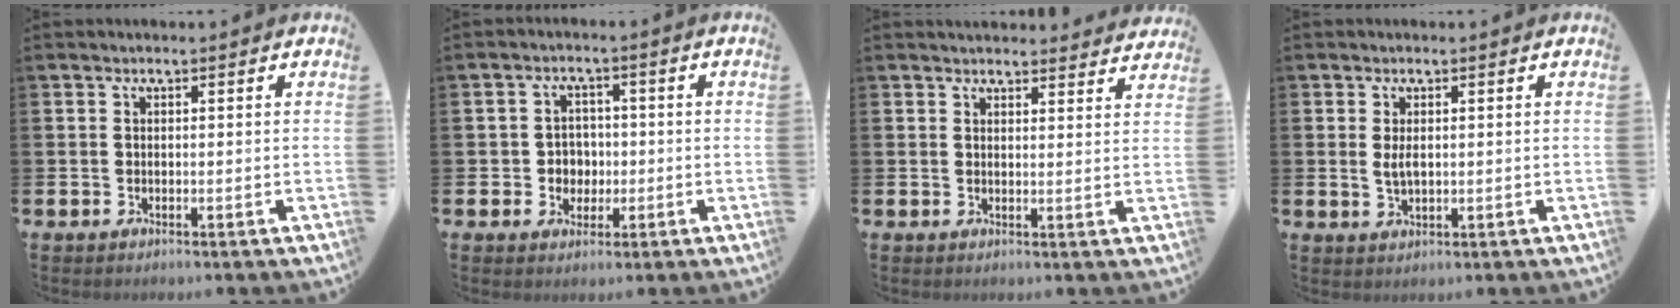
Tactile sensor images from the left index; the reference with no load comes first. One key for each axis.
{"total": 3.4, "fx": -0.2, "fy": 3.3, "fz": 0.9, "tx": -0.010, "ty": -0.002, "tz": -0.014}
{"total": 3.0, "fx": 3.0, "fy": 0.5, "fz": 0.0, "tx": 0.005, "ty": -0.021, "tz": 0.053}
{"total": 1.9, "fx": 0.5, "fy": 0.8, "fz": 1.6, "tx": -0.029, "ty": 0.002, "tz": 0.006}